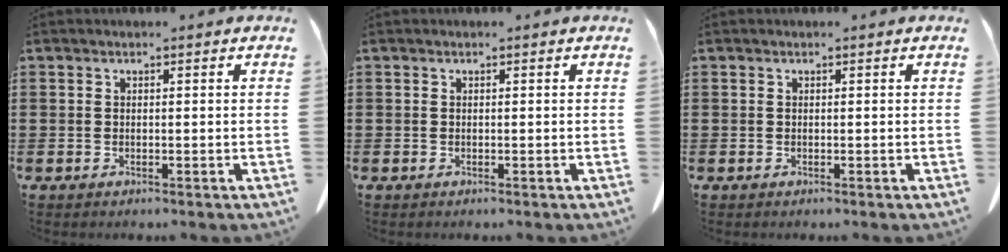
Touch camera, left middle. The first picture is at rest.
{"total": 0.0}
{"total": 0.0}